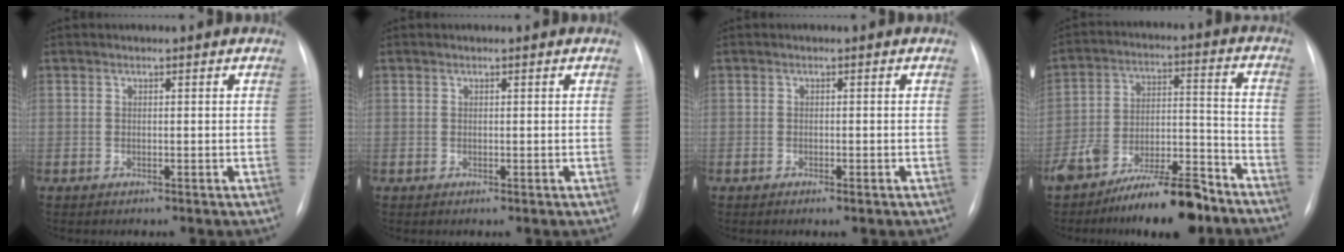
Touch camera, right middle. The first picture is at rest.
{"total": 0.0}
{"total": 1.0, "force": [-0.7, 0.2, 0.8], "torque": [-0.016, -0.001, -0.010]}
{"total": 14.4, "force": [-11.3, 3.4, 8.2], "torque": [-0.125, 0.027, -0.189]}